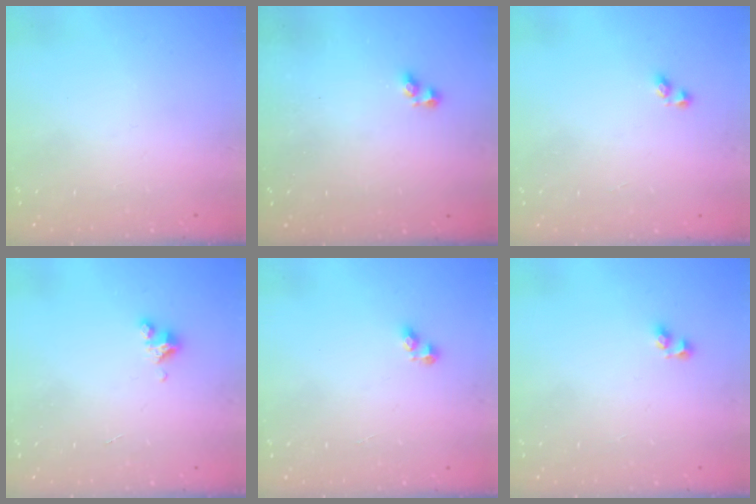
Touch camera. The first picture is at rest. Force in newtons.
{"total": 3.0, "press": 3.0, "slide": 0.4}
{"total": 2.4, "press": 2.1, "slide": 1.2}
{"total": 3.4, "press": 3.4, "slide": 0.4}
{"total": 2.9, "press": 2.9, "slide": 0.4}
{"total": 3.3, "press": 3.3, "slide": 0.4}